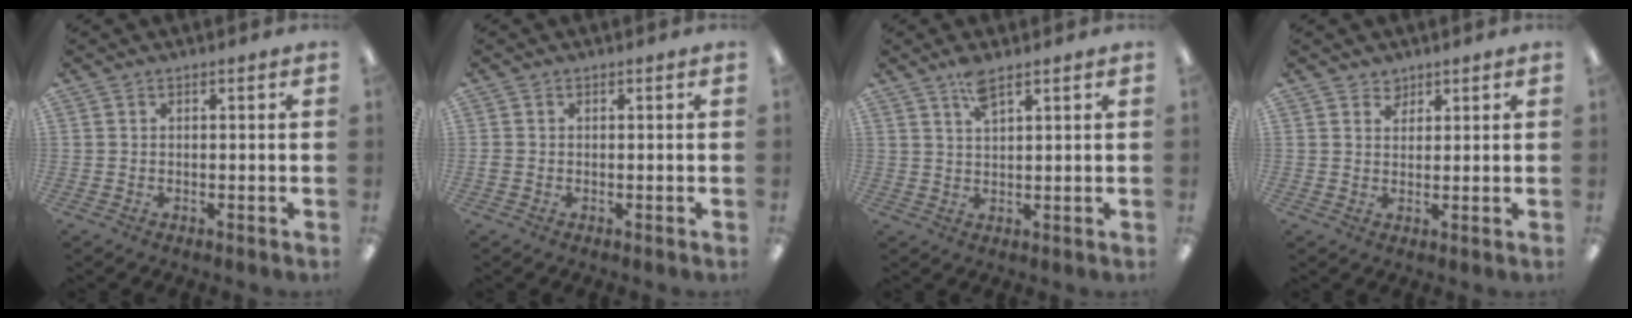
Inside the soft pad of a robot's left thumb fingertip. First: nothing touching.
{"total": 0.6, "force": [-0.1, 0.5, 0.3], "torque": [-0.005, 0.003, -0.003]}
{"total": 4.1, "force": [3.0, 1.1, 2.6], "torque": [-0.051, -0.003, 0.052]}
{"total": 2.7, "force": [2.1, 1.8, 0.1], "torque": [0.010, -0.008, 0.037]}